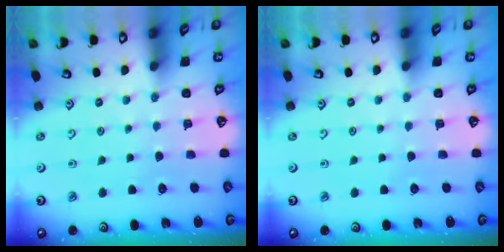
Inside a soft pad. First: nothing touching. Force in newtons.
{"total": 0.0}